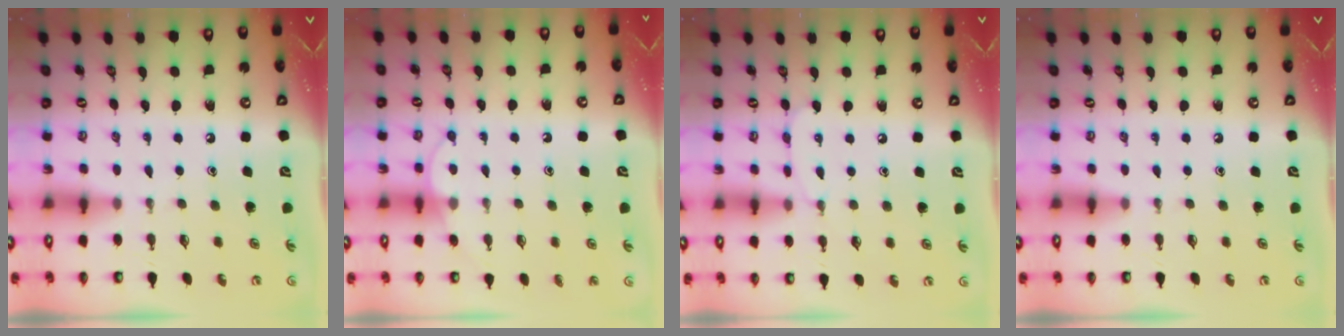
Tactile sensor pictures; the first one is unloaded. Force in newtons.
{"total": 5.4, "press": 5.3, "slide": 0.5}
{"total": 6.0, "press": 6.0, "slide": 0.5}
{"total": 0.0}